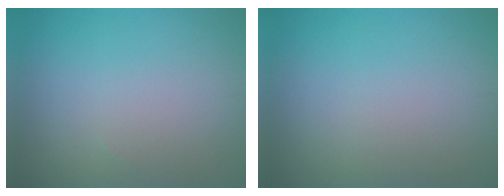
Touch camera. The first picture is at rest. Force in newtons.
{"total": 0.0}